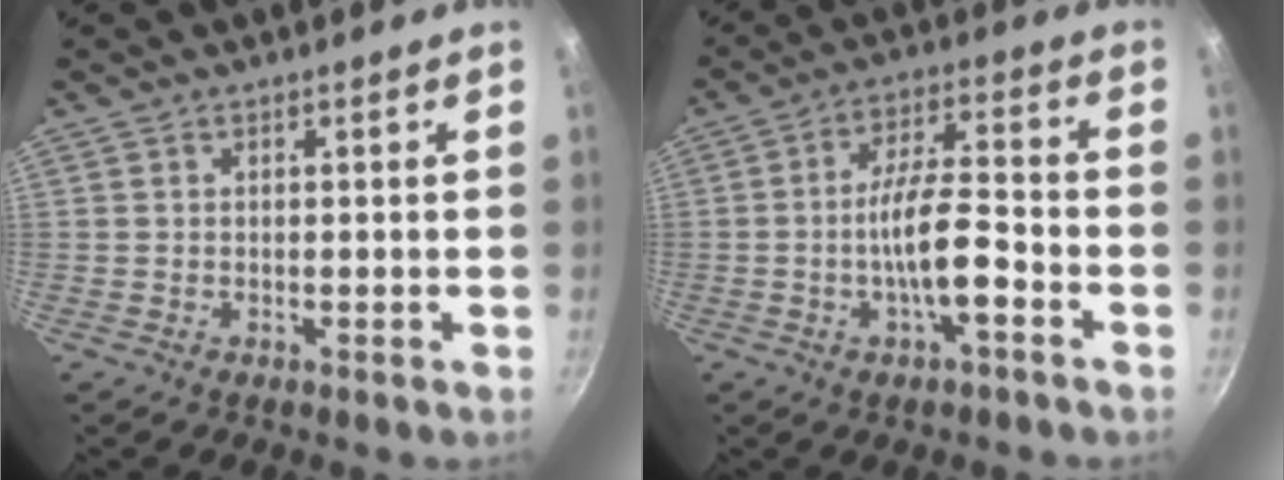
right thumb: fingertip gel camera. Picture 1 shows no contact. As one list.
[{"total": 10.0, "force": [-3.5, 2.8, 8.9], "torque": [-0.154, 0.031, -0.064]}]